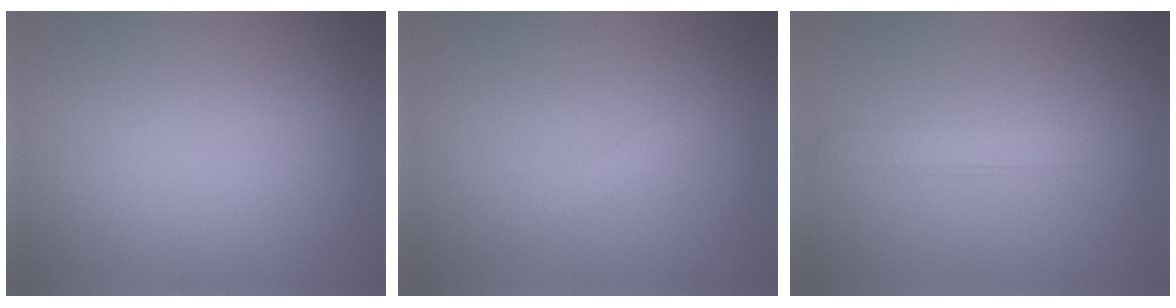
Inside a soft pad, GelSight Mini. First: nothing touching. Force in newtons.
{"total": 0.9, "press": 0.9, "slide": 0.1}
{"total": 1.8, "press": 1.8, "slide": 0.1}